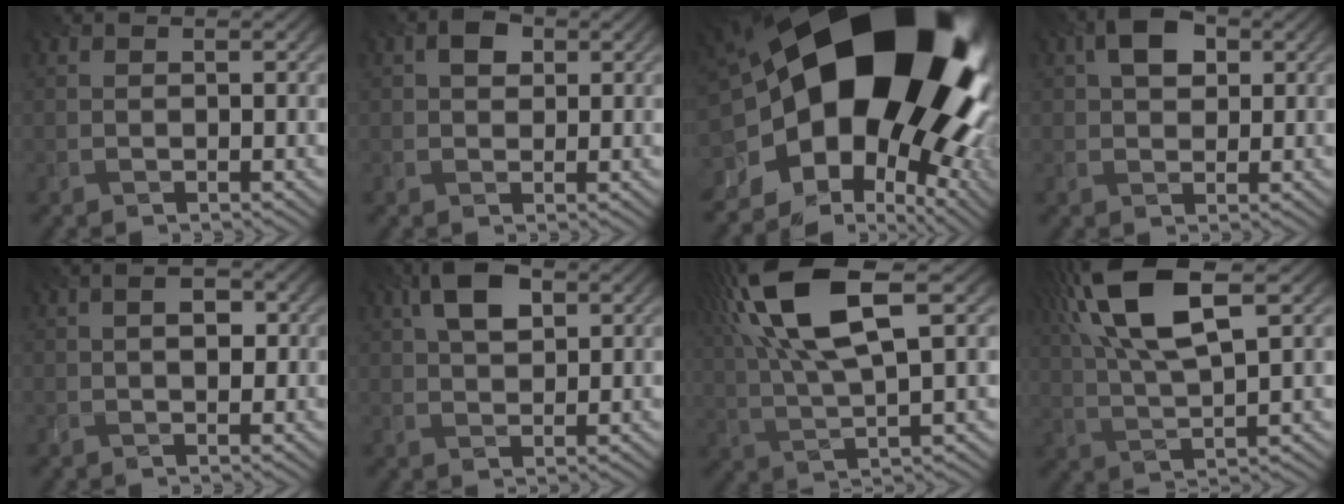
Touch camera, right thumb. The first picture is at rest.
{"total": 1.8, "force": [0.7, 1.2, 1.2], "torque": [-0.023, 0.006, 0.008]}
{"total": 22.5, "force": [1.7, 14.0, 17.6], "torque": [-0.298, -0.056, 0.052]}
{"total": 4.2, "force": [1.6, 2.5, 3.0], "torque": [-0.056, 0.010, 0.020]}
{"total": 1.8, "force": [0.1, 0.6, 1.6], "torque": [-0.022, -0.002, 0.002]}
{"total": 5.6, "force": [2.2, 2.7, 4.3], "torque": [-0.091, 0.008, 0.036]}
{"total": 15.3, "force": [6.2, 4.6, 13.2], "torque": [-0.299, 0.022, 0.114]}
{"total": 14.0, "force": [6.3, 4.3, 11.7], "torque": [-0.264, 0.022, 0.118]}